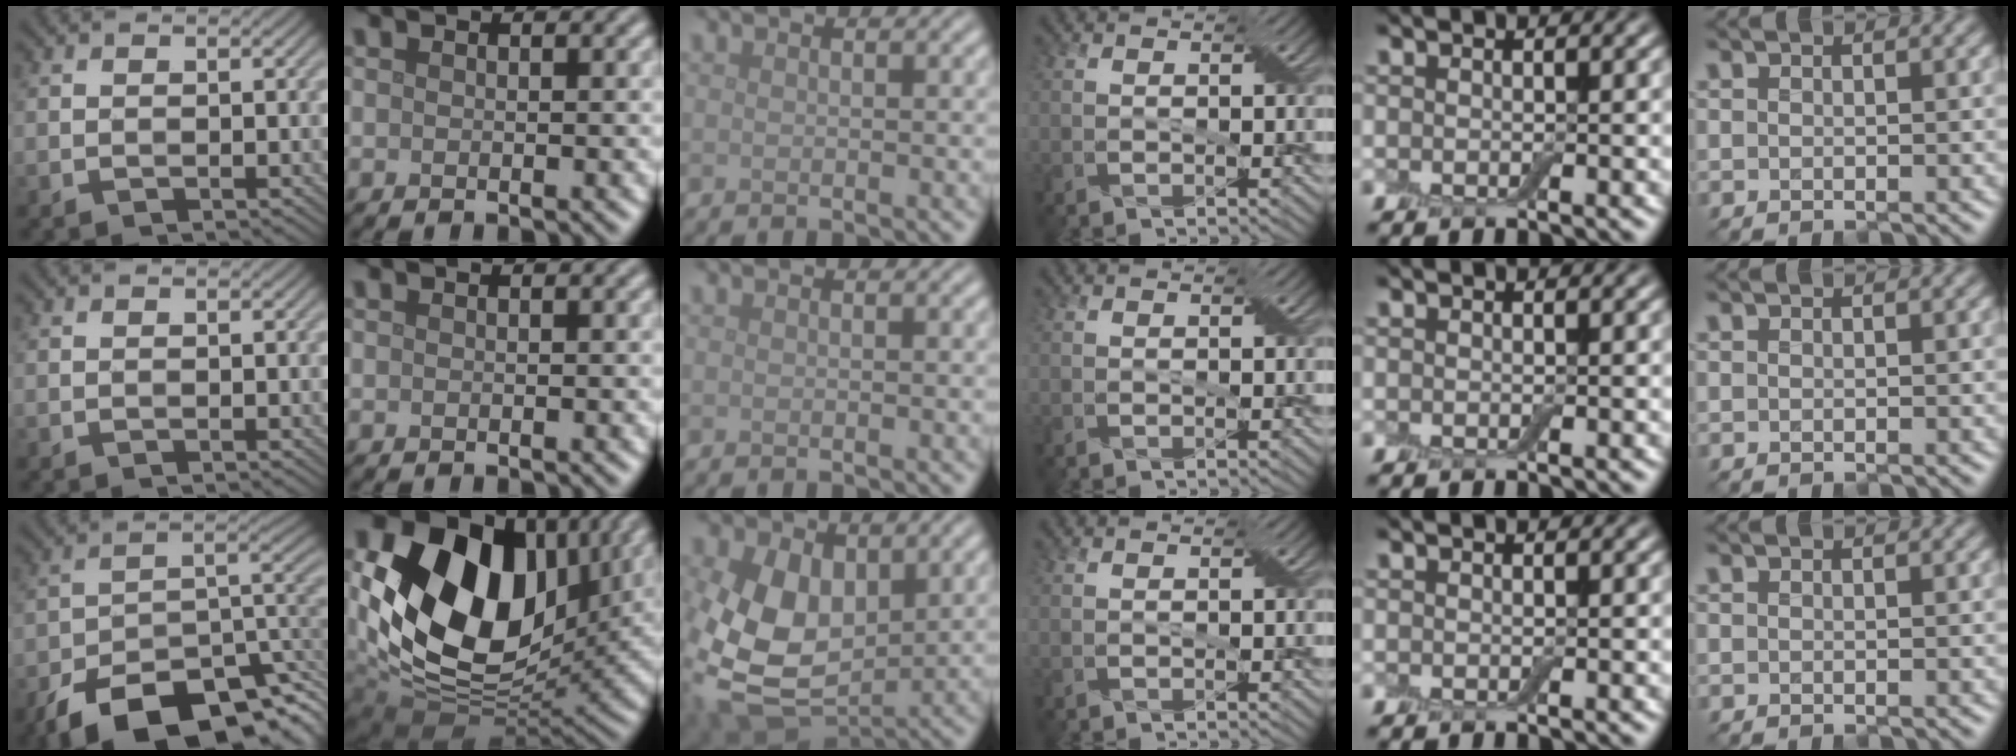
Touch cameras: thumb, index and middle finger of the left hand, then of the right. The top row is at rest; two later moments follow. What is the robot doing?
{"motion": "peel", "object": "duck tape"}